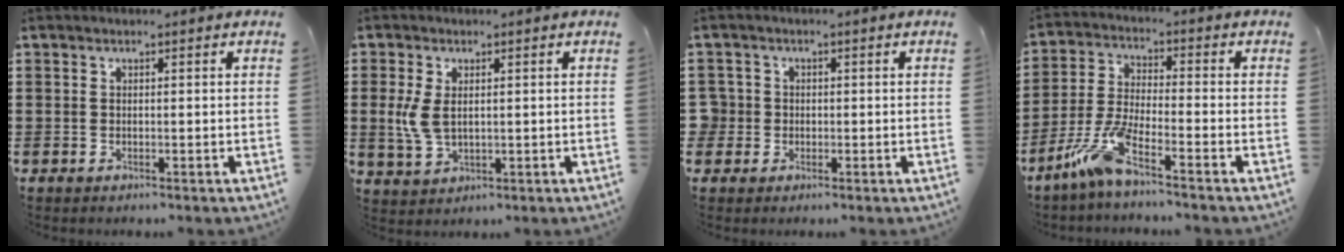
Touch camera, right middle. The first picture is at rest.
{"total": 5.2, "force": [0.7, 3.1, 4.1], "torque": [-0.113, -0.003, 0.005]}
{"total": 3.0, "force": [-0.3, 3.0, 0.5], "torque": [-0.037, 0.002, -0.015]}
{"total": 7.8, "force": [-5.3, 0.8, 5.7], "torque": [-0.145, -0.015, -0.108]}